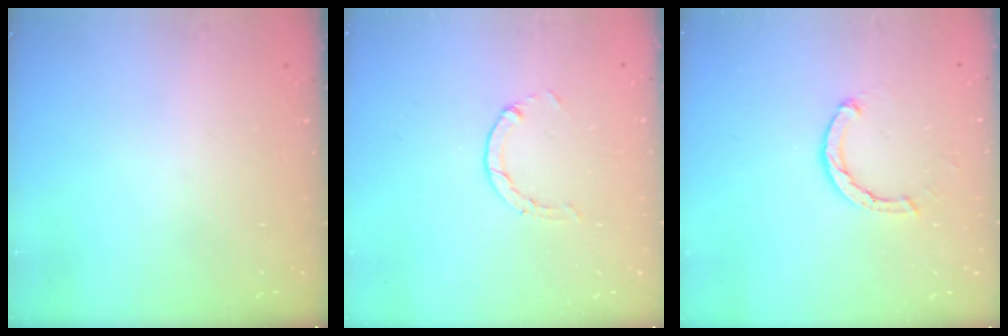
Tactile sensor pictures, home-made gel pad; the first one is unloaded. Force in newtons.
{"total": 0.6, "press": 0.6, "slide": 0.2}
{"total": 2.1, "press": 2.1, "slide": 0.1}